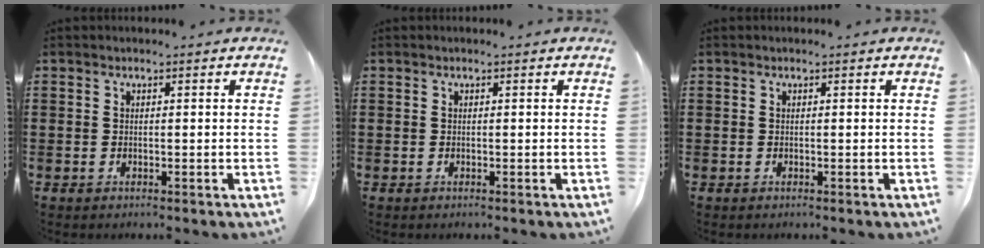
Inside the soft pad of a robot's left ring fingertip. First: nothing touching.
{"total": 0.0}
{"total": 0.0}